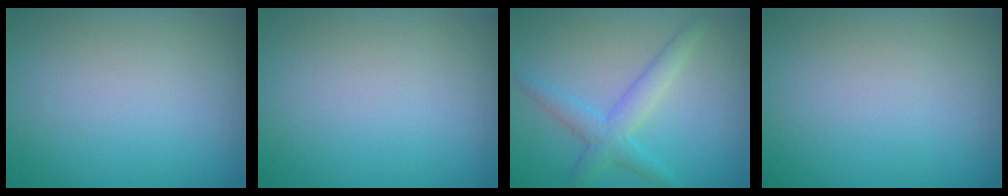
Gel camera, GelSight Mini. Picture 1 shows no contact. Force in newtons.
{"total": 0.0}
{"total": 2.9, "press": 2.9, "slide": 0.1}
{"total": 0.0}